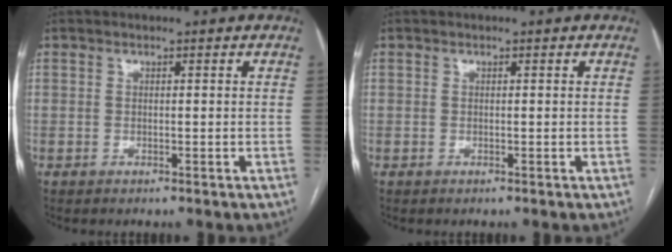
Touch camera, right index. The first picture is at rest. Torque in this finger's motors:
{"motor_torque": [0.00, 0.00, 0.00, 0.00]}